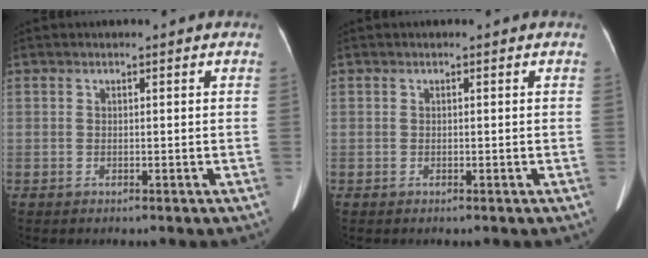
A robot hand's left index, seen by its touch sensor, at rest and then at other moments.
{"total": 0.0}